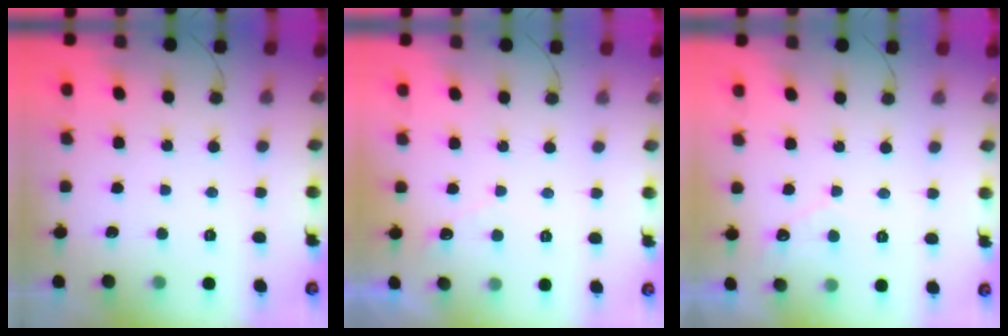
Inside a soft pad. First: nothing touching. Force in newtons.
{"total": 2.7, "press": 2.7, "slide": 0.1}
{"total": 2.8, "press": 2.8, "slide": 0.1}